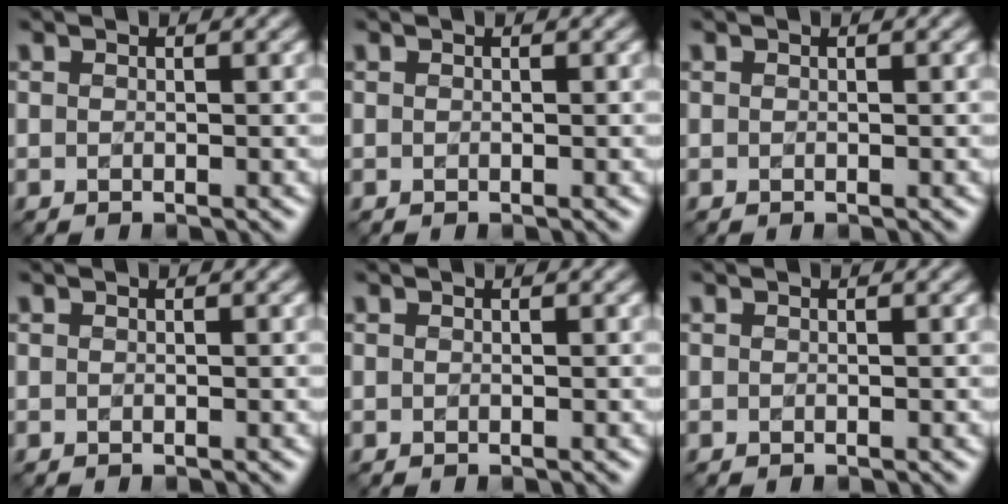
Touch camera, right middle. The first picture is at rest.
{"total": 0.0}
{"total": 0.0}
{"total": 0.0}
{"total": 0.0}
{"total": 0.0}